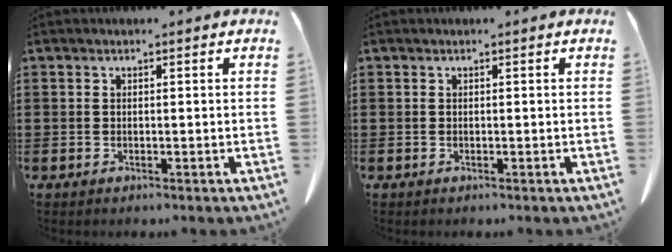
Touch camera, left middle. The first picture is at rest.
{"total": 0.0}